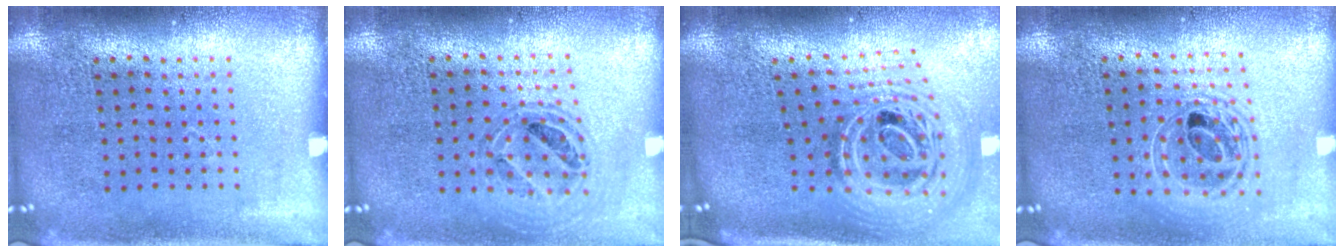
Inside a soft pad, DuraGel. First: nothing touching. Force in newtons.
{"total": 0.8, "press": 0.8, "slide": 0.1}
{"total": 3.0, "press": 2.0, "slide": 2.2}
{"total": 1.6, "press": 1.4, "slide": 0.9}